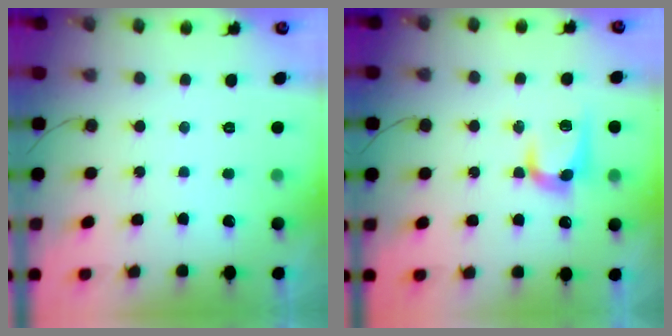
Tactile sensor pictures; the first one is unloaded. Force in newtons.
{"total": 10.3, "press": 10.3, "slide": 0.6}